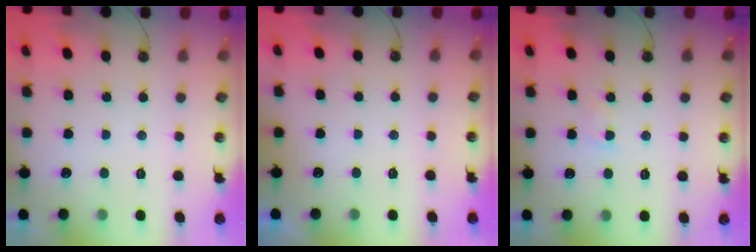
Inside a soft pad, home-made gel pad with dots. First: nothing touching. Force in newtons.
{"total": 0.0}
{"total": 1.7, "press": 1.6, "slide": 0.3}